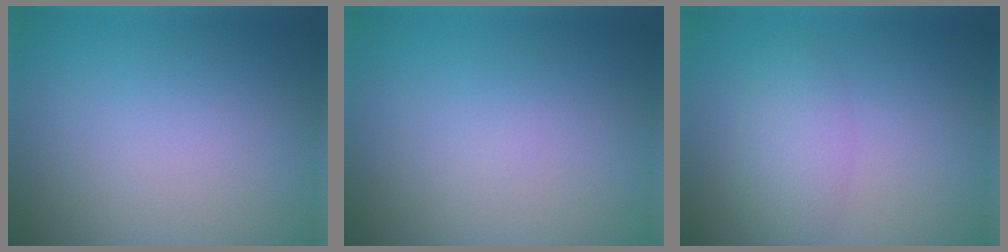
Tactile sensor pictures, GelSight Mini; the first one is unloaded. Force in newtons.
{"total": 0.0}
{"total": 2.9, "press": 2.9, "slide": 0.2}